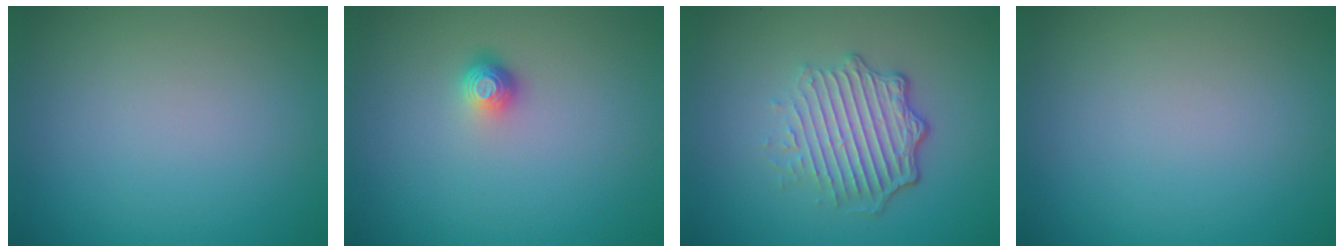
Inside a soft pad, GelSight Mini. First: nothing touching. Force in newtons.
{"total": 1.6, "press": 1.2, "slide": 1.1}
{"total": 5.2, "press": 3.5, "slide": 3.8}
{"total": 0.0}